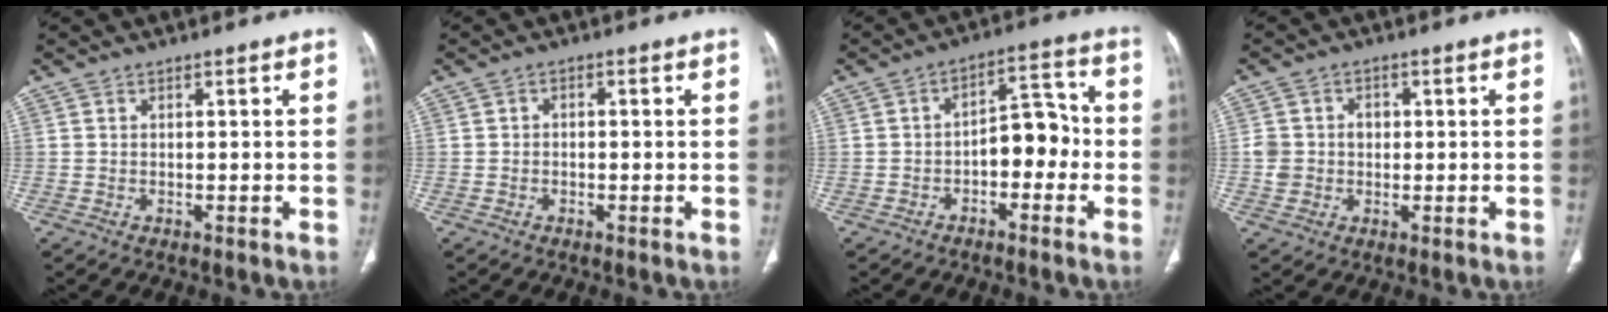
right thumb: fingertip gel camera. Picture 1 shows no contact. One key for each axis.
{"total": 0.9, "fx": -0.3, "fy": 0.6, "fz": 0.5, "tx": 0.000, "ty": 0.004, "tz": -0.009}
{"total": 8.0, "fx": -2.1, "fy": 4.7, "fz": 6.1, "tx": -0.055, "ty": 0.043, "tz": -0.042}
{"total": 5.2, "fx": 0.1, "fy": 4.7, "fz": 2.2, "tx": -0.021, "ty": 0.012, "tz": 0.004}